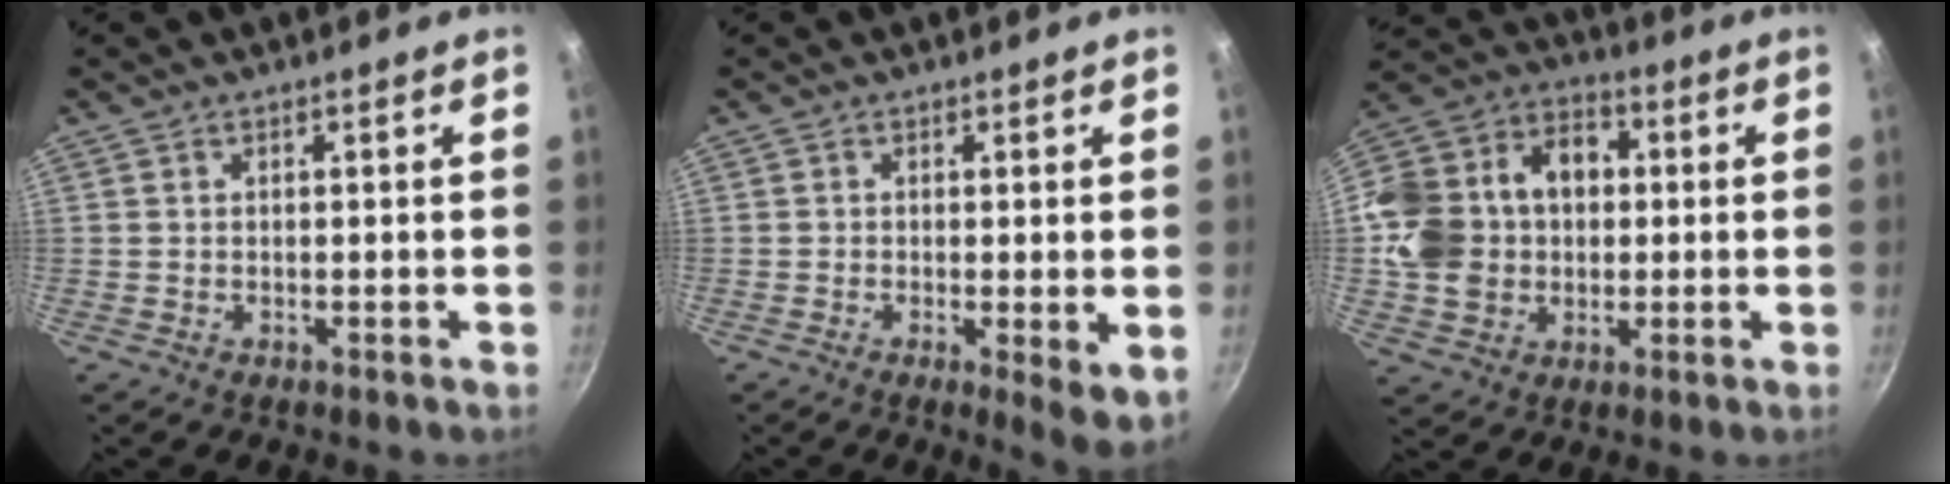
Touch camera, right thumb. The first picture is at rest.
{"total": 5.1, "force": [-1.0, 1.1, 4.9], "torque": [-0.080, -0.017, -0.017]}
{"total": 19.4, "force": [0.7, 15.3, 12.0], "torque": [-0.217, 0.036, 0.015]}